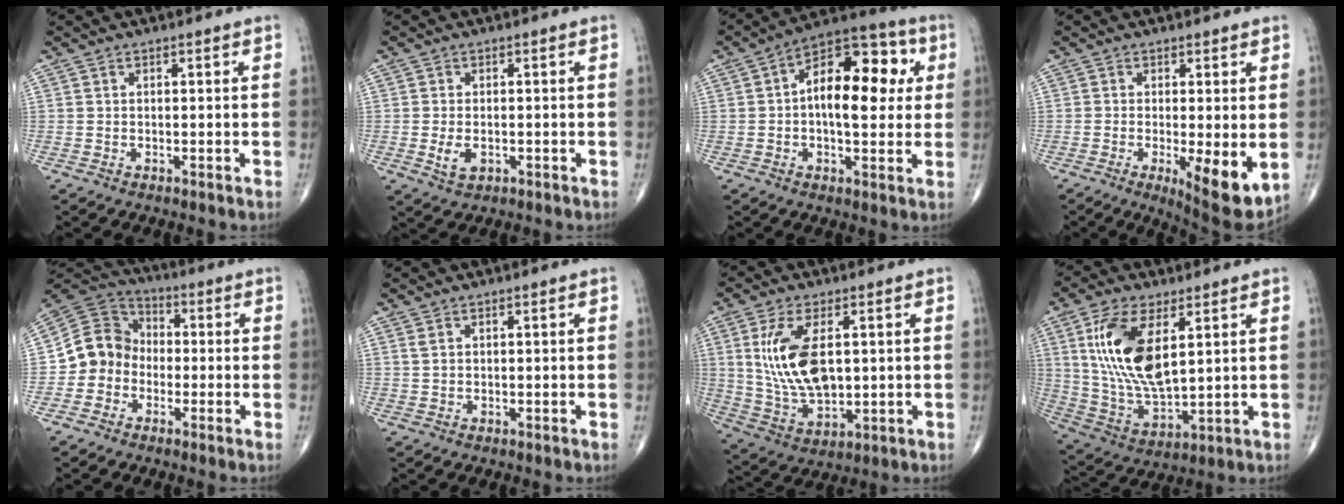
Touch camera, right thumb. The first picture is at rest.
{"total": 3.3, "force": [-0.7, 2.0, 2.6], "torque": [-0.046, -0.003, -0.007]}
{"total": 16.3, "force": [2.1, 8.5, 13.8], "torque": [-0.181, 0.028, 0.023]}
{"total": 9.7, "force": [-1.9, 2.8, 9.1], "torque": [-0.130, -0.025, -0.023]}
{"total": 9.4, "force": [-2.2, 8.5, 3.4], "torque": [-0.038, 0.043, -0.053]}
{"total": 1.0, "force": [0.5, 0.6, 0.7], "torque": [-0.014, 0.005, 0.014]}
{"total": 13.8, "force": [2.6, 7.1, 11.6], "torque": [-0.227, -0.014, 0.062]}
{"total": 16.4, "force": [5.1, 7.5, 13.7], "torque": [-0.271, -0.021, 0.108]}